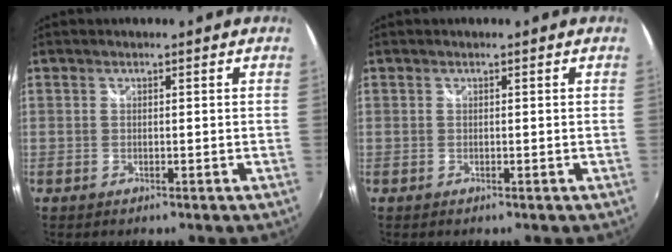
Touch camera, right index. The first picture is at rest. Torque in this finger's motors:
{"motor_torque": [0.11, 0.11, 0.00, 0.00]}